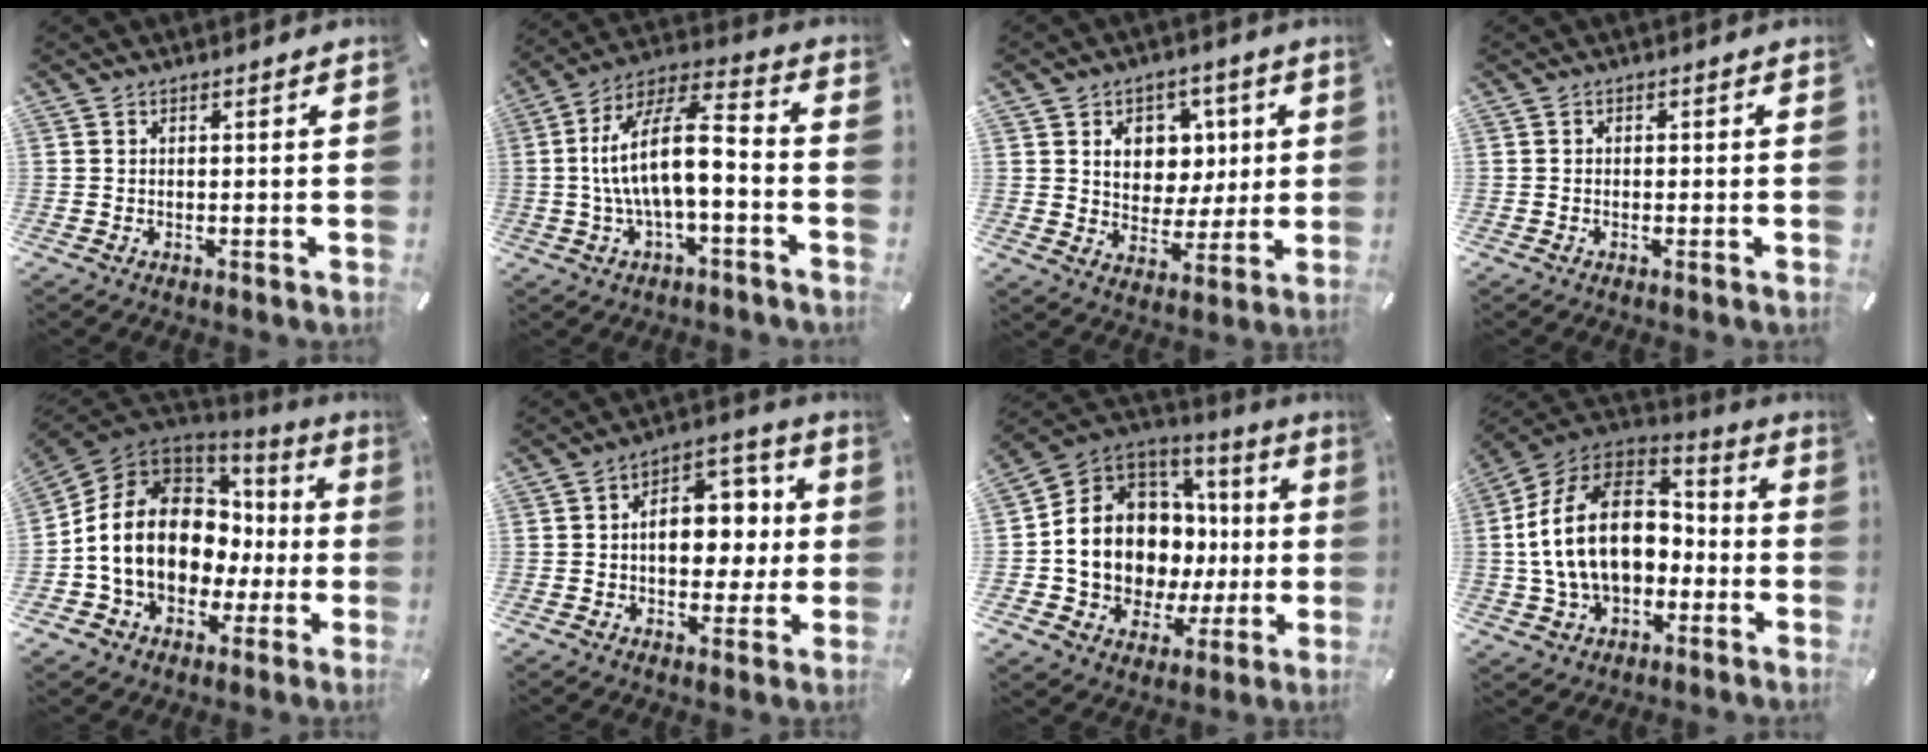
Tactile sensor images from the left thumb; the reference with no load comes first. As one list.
[{"total": 16.3, "force": [-1.3, 6.6, 14.8], "torque": [-0.275, -0.003, -0.029]}, {"total": 9.5, "force": [2.7, 8.5, 3.3], "torque": [-0.044, -0.010, 0.051]}, {"total": 0.7, "force": [-0.4, 0.4, 0.3], "torque": [-0.007, 0.002, -0.009]}, {"total": 17.0, "force": [-0.2, 13.5, 10.3], "torque": [-0.220, -0.003, -0.003]}, {"total": 12.0, "force": [0.1, 8.6, 8.3], "torque": [-0.098, 0.000, 0.002]}, {"total": 12.3, "force": [1.7, 10.6, 5.8], "torque": [-0.102, -0.065, 0.044]}, {"total": 21.1, "force": [-1.1, 15.1, 14.8], "torque": [-0.301, 0.020, -0.018]}]